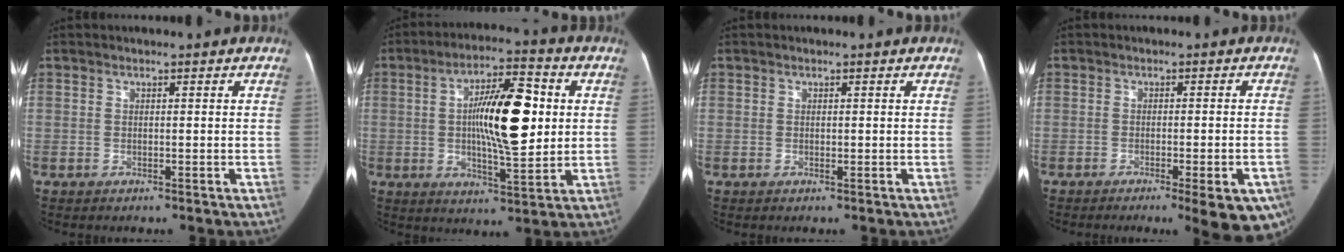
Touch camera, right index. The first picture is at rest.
{"total": 14.1, "force": [1.5, 3.6, 13.5], "torque": [-0.223, 0.018, 0.022]}
{"total": 0.0}
{"total": 9.7, "force": [-6.1, 1.4, 7.4], "torque": [-0.053, 0.001, -0.080]}